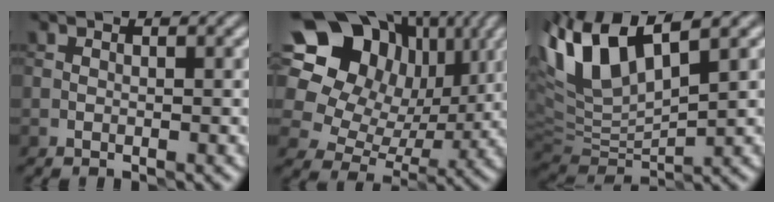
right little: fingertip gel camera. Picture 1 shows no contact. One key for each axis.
{"total": 15.5, "fx": 6.3, "fy": 12.3, "fz": 7.1, "tx": -0.200, "ty": 0.065, "tz": 0.116}
{"total": 8.9, "fx": 4.9, "fy": 3.0, "fz": 6.9, "tx": -0.161, "ty": 0.017, "tz": 0.094}